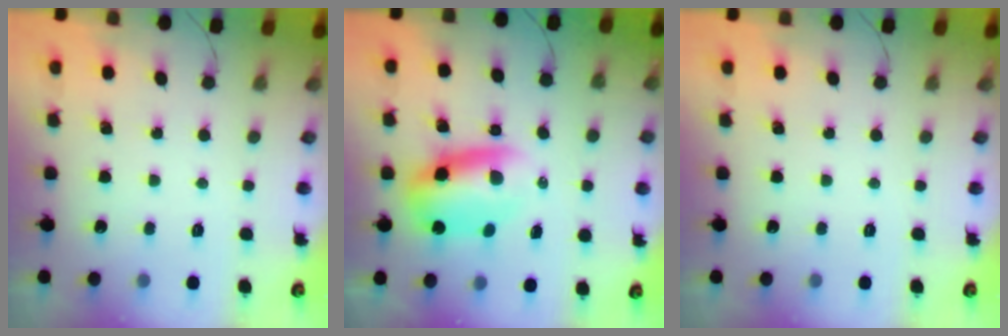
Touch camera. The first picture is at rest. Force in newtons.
{"total": 8.0, "press": 7.7, "slide": 2.2}
{"total": 0.0}